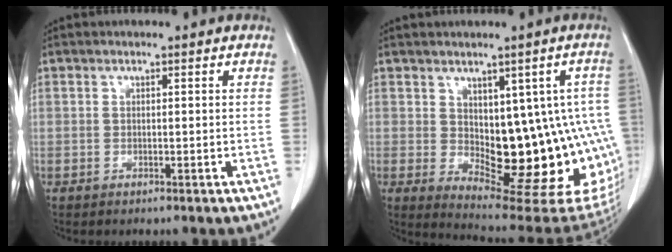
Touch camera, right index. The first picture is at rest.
{"total": 17.8, "force": [-1.4, 8.2, 15.7], "torque": [-0.139, 0.011, 0.007]}